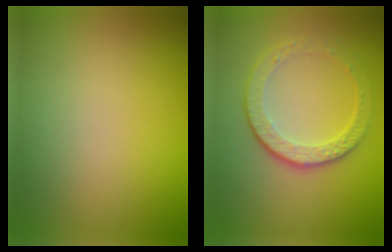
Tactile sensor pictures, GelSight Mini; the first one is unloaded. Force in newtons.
{"total": 4.5, "press": 3.1, "slide": 3.2}